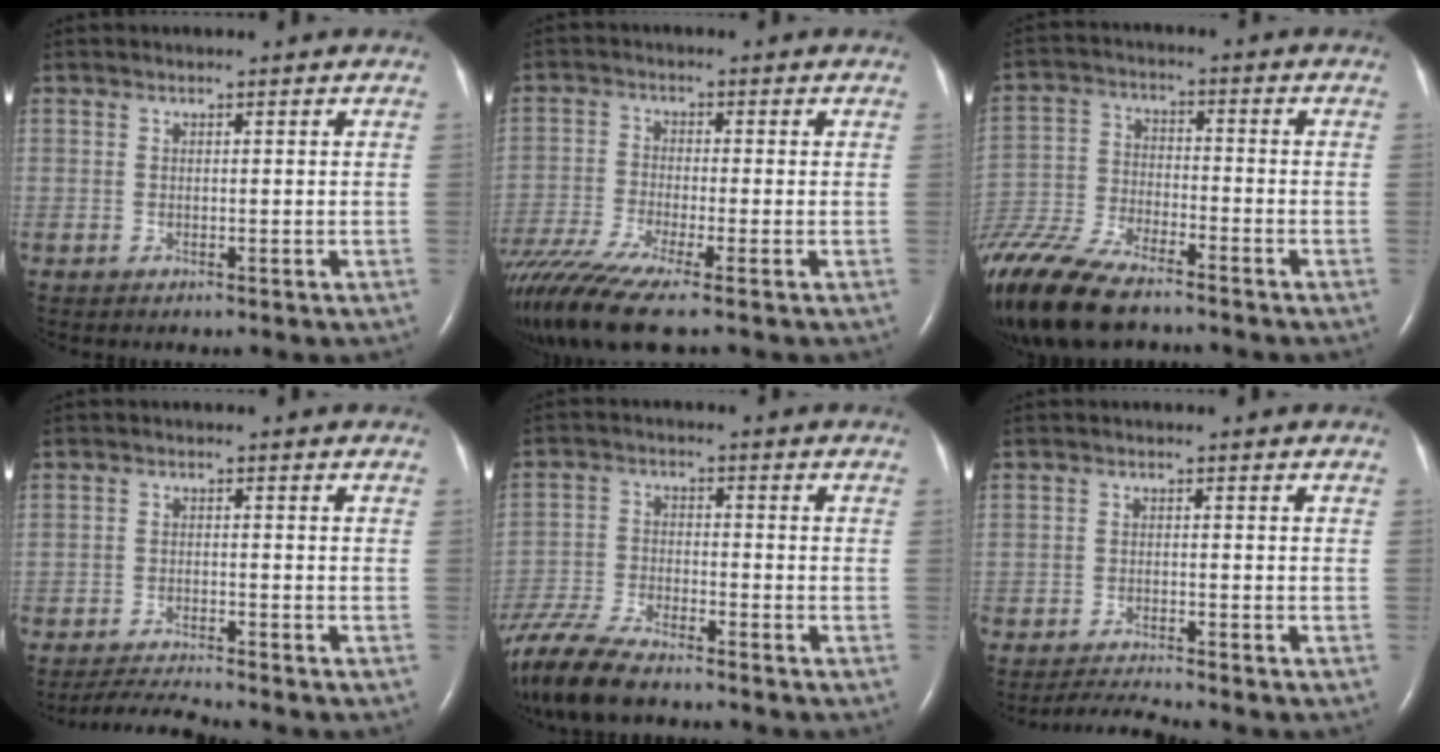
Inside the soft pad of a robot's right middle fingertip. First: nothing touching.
{"total": 11.0, "force": [-8.2, 0.3, 7.3], "torque": [-0.144, -0.026, -0.147]}
{"total": 16.7, "force": [-13.4, 4.1, 9.2], "torque": [-0.218, -0.037, -0.246]}
{"total": 4.9, "force": [-4.7, -0.9, 0.9], "torque": [-0.019, -0.021, -0.083]}
{"total": 13.1, "force": [-11.0, 2.5, 6.6], "torque": [-0.137, -0.027, -0.197]}
{"total": 3.9, "force": [-3.7, -1.1, 0.6], "torque": [-0.017, -0.022, -0.065]}